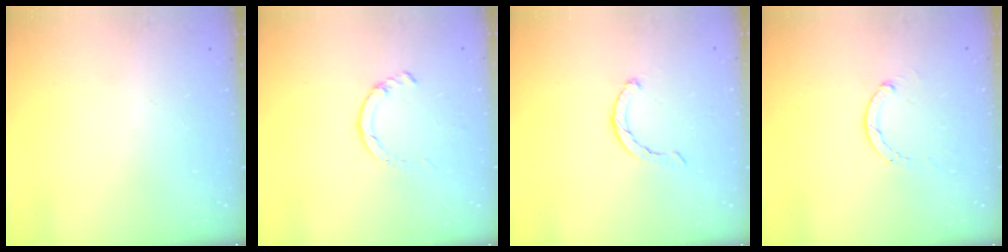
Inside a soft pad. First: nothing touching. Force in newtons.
{"total": 1.4, "press": 1.3, "slide": 0.3}
{"total": 2.1, "press": 2.1, "slide": 0.3}
{"total": 1.1, "press": 1.0, "slide": 0.3}